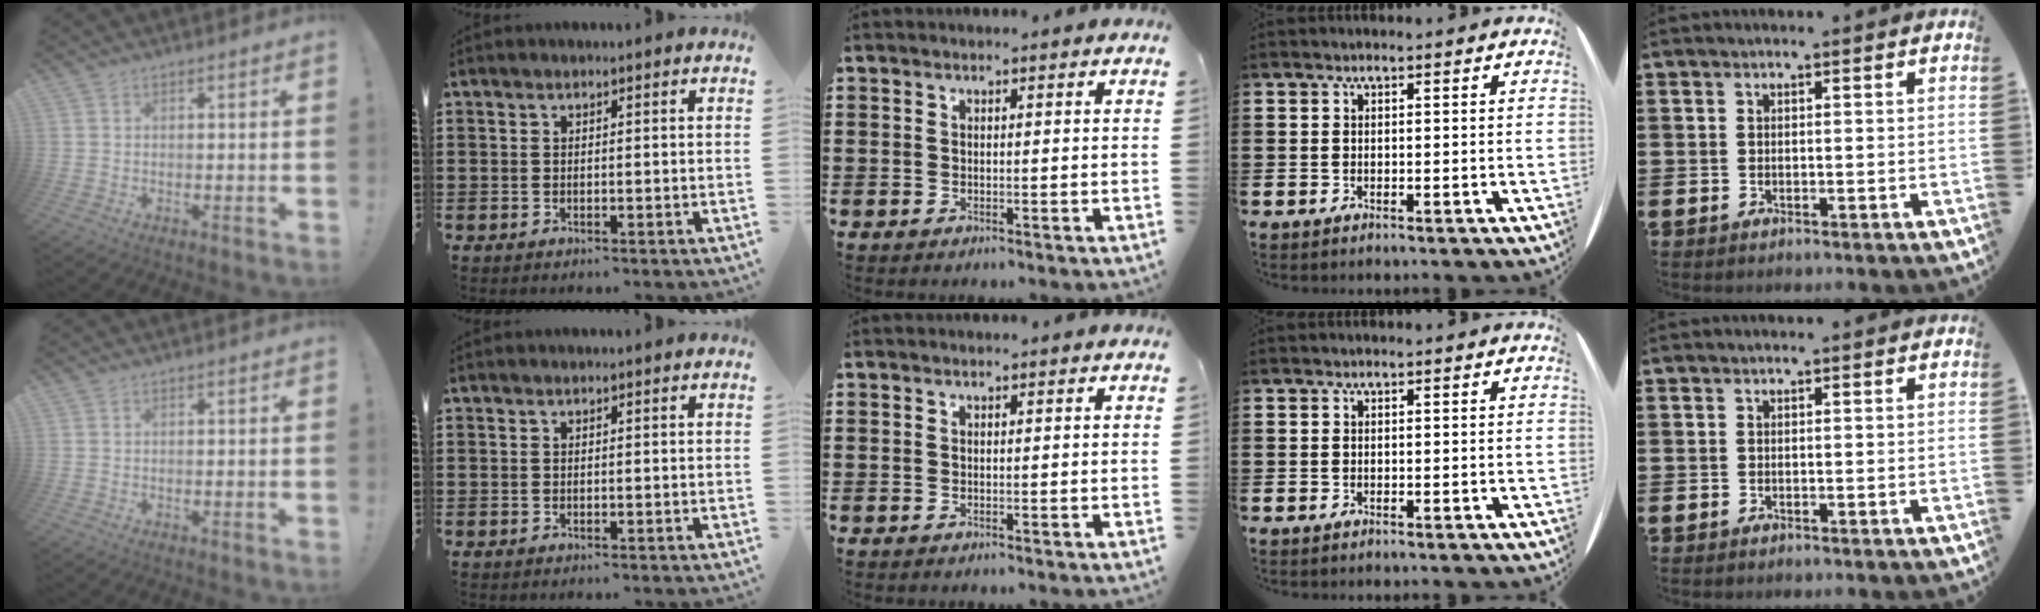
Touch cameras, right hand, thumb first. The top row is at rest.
{}